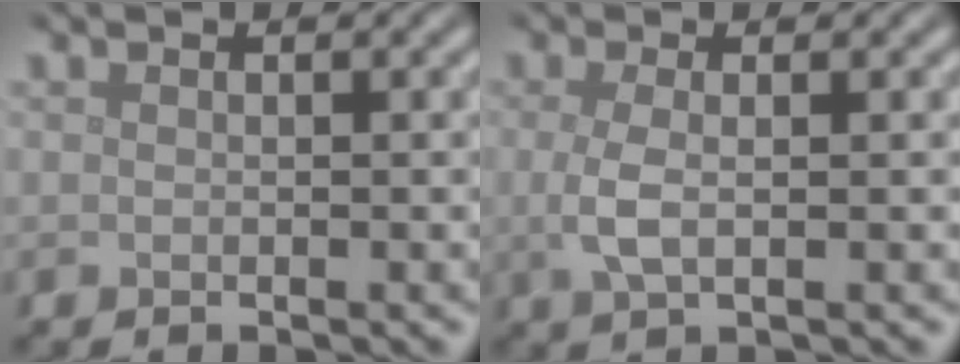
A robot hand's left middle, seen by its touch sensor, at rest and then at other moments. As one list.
[{"total": 2.4, "force": [0.0, 0.9, 2.3], "torque": [-0.054, -0.003, -0.001]}]